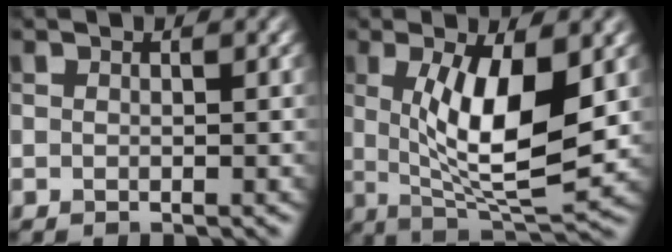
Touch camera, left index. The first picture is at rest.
{"total": 9.0, "force": [1.2, 2.9, 8.4], "torque": [-0.145, -0.016, 0.025]}